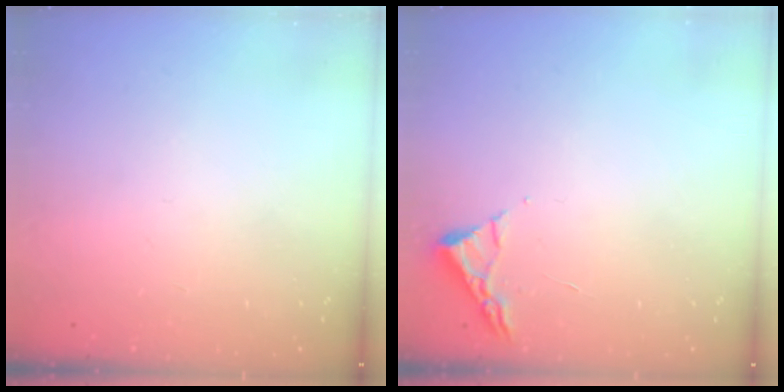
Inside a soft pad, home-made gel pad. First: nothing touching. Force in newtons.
{"total": 3.0, "press": 2.9, "slide": 0.4}